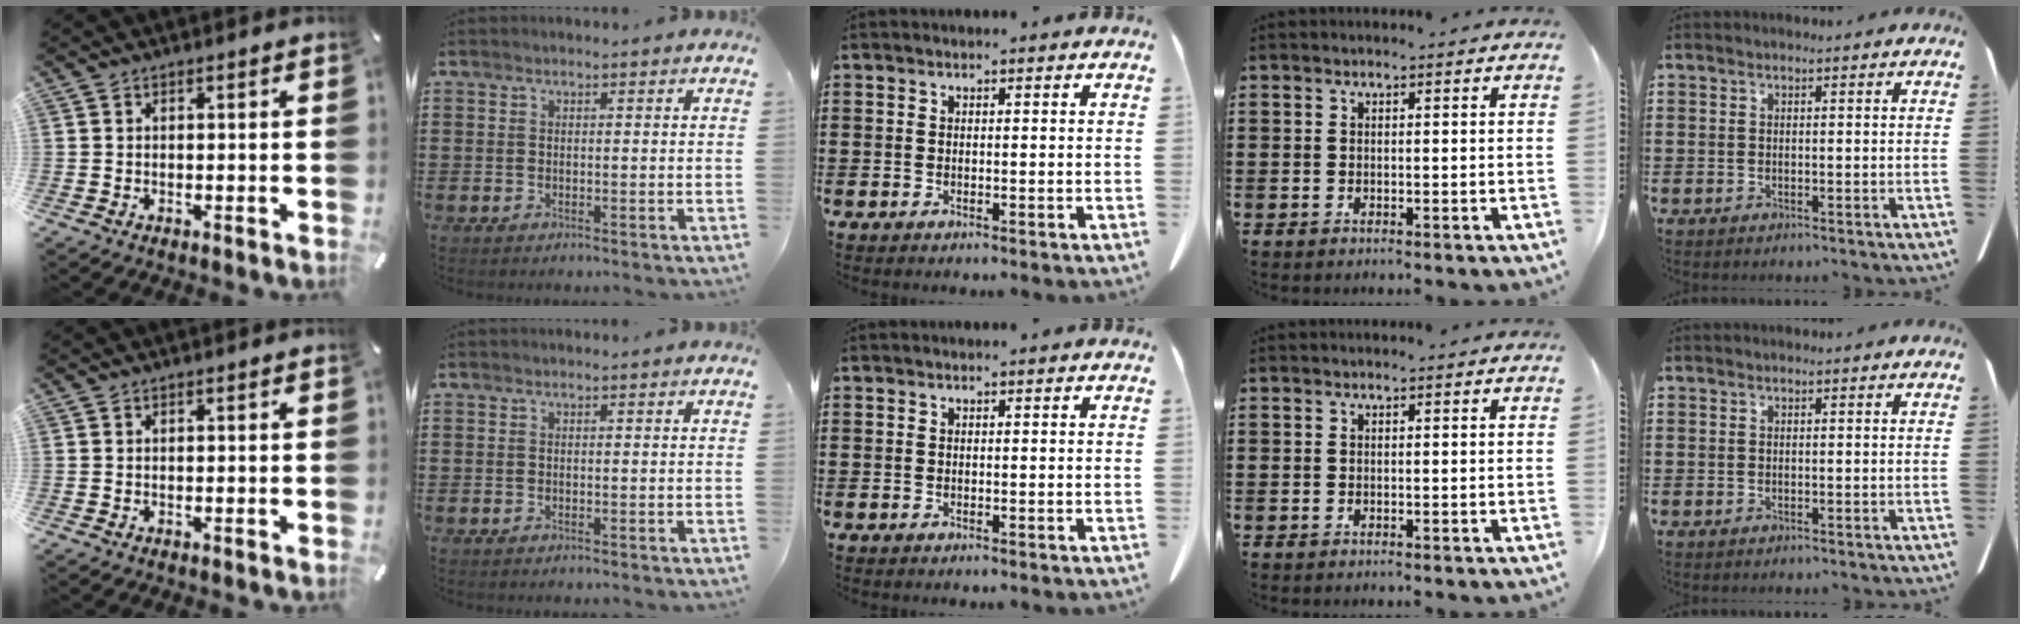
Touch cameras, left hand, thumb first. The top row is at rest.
{}